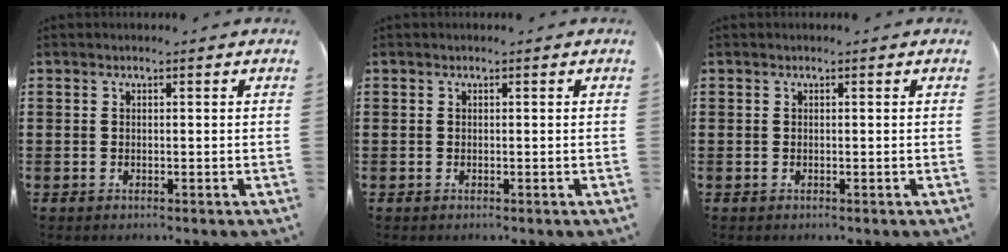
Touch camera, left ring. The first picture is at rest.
{"total": 0.0}
{"total": 0.0}